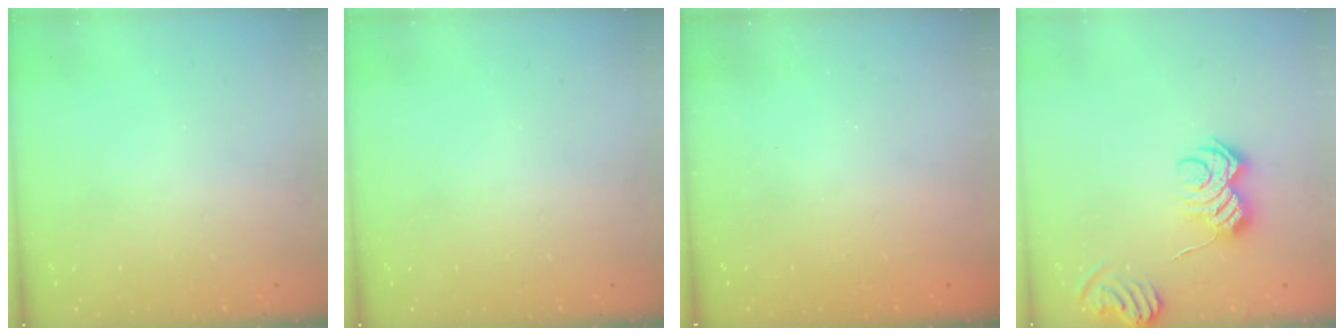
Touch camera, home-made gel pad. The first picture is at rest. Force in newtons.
{"total": 0.0}
{"total": 2.4, "press": 2.3, "slide": 0.8}
{"total": 9.6, "press": 9.6, "slide": 0.5}